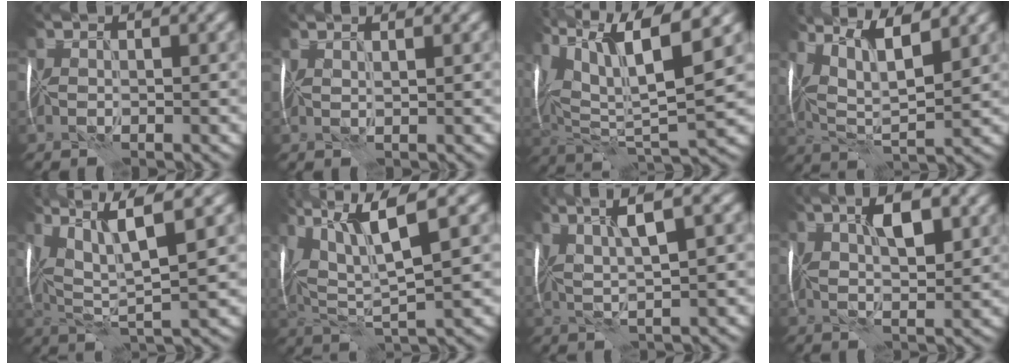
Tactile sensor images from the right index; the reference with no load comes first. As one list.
[{"total": 1.2, "force": [1.0, 0.0, 0.7], "torque": [-0.001, 0.001, -0.002]}, {"total": 13.2, "force": [6.3, 3.8, 11.0], "torque": [-0.223, 0.013, 0.126]}, {"total": 7.7, "force": [4.2, 2.3, 6.1], "torque": [-0.107, 0.008, 0.061]}, {"total": 8.7, "force": [4.0, 1.5, 7.6], "torque": [-0.145, 0.014, 0.072]}, {"total": 9.7, "force": [4.3, 2.2, 8.4], "torque": [-0.173, 0.014, 0.079]}, {"total": 5.4, "force": [2.0, 0.7, 5.0], "torque": [-0.097, 0.006, 0.038]}, {"total": 5.3, "force": [1.6, 2.0, 4.7], "torque": [-0.082, 0.003, 0.024]}]